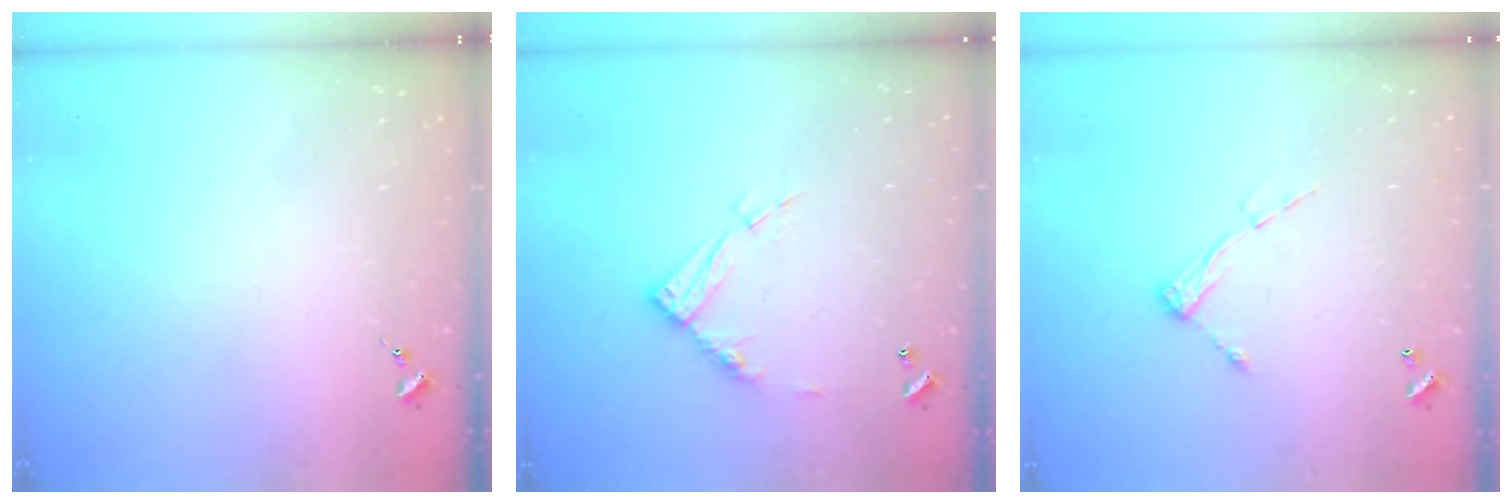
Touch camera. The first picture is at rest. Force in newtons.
{"total": 12.2, "press": 12.1, "slide": 0.9}
{"total": 8.2, "press": 8.2, "slide": 0.5}